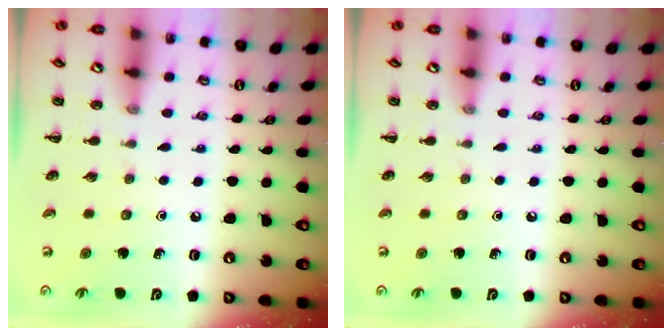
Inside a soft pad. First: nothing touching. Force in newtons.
{"total": 0.0}